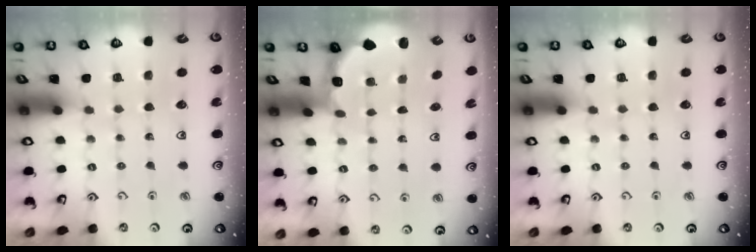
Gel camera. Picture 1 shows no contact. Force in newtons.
{"total": 1.9, "press": 1.8, "slide": 0.7}
{"total": 0.0}